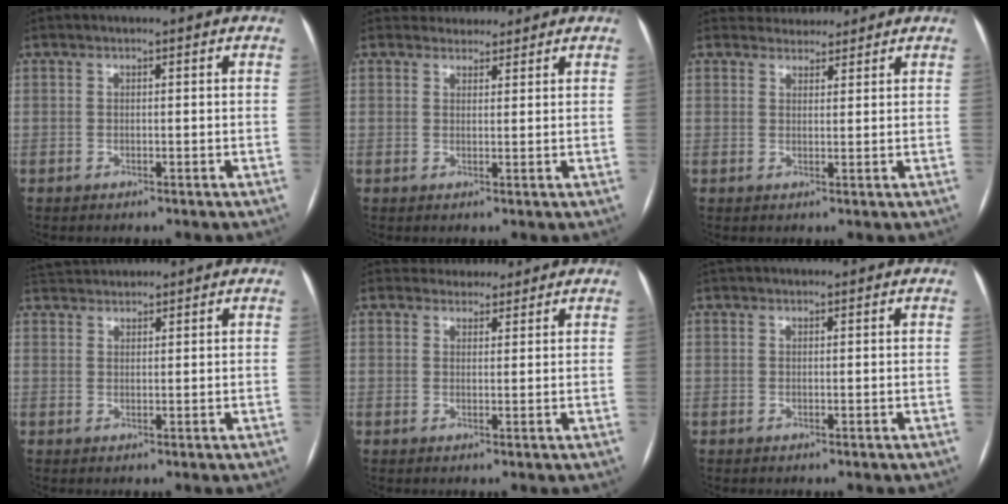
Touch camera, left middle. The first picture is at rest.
{"total": 3.7, "force": [3.4, 1.5, -0.1], "torque": [0.007, 0.014, 0.047]}
{"total": 4.0, "force": [3.7, 1.4, 0.0], "torque": [0.003, 0.016, 0.055]}
{"total": 4.3, "force": [4.2, 0.6, 0.5], "torque": [-0.015, 0.031, 0.078]}
{"total": 4.0, "force": [3.7, 1.6, 0.0], "torque": [0.006, 0.012, 0.051]}
{"total": 2.5, "force": [2.3, 0.6, 0.8], "torque": [-0.012, 0.036, 0.039]}